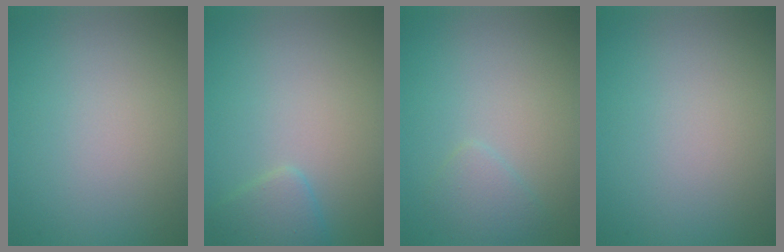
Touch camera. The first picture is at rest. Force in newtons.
{"total": 1.9, "press": 1.9, "slide": 0.1}
{"total": 1.5, "press": 1.5, "slide": 0.1}
{"total": 0.0}